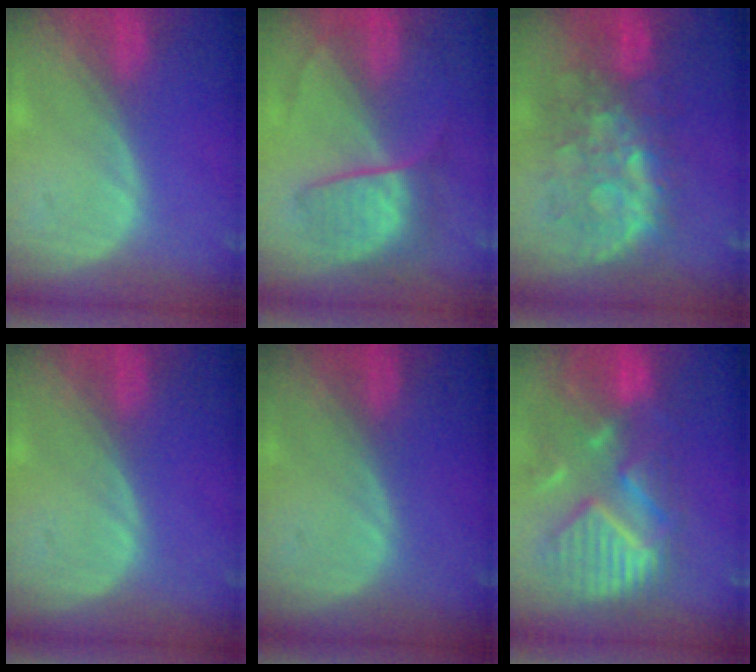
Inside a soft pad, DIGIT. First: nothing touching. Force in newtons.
{"total": 6.4, "press": 6.4, "slide": 0.7}
{"total": 9.5, "press": 8.8, "slide": 3.6}
{"total": 0.0}
{"total": 0.0}
{"total": 12.3, "press": 10.6, "slide": 6.2}